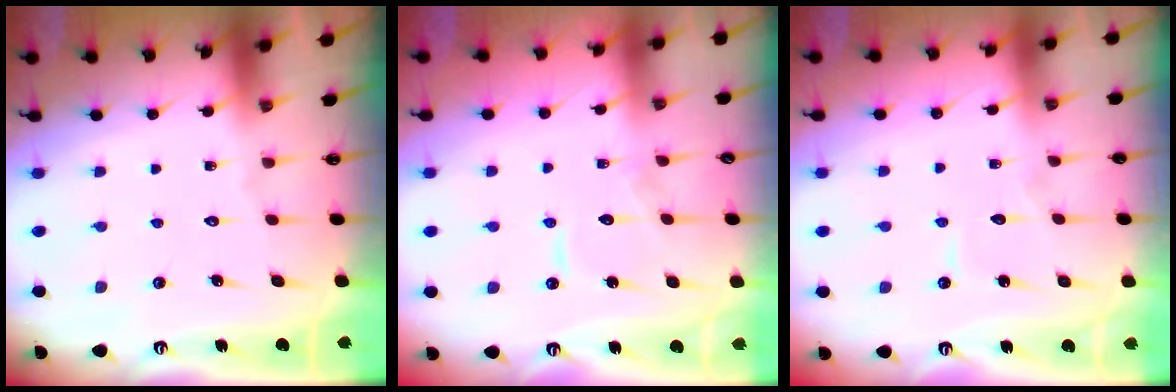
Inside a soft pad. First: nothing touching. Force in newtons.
{"total": 7.7, "press": 7.7, "slide": 0.4}
{"total": 3.3, "press": 3.2, "slide": 0.3}